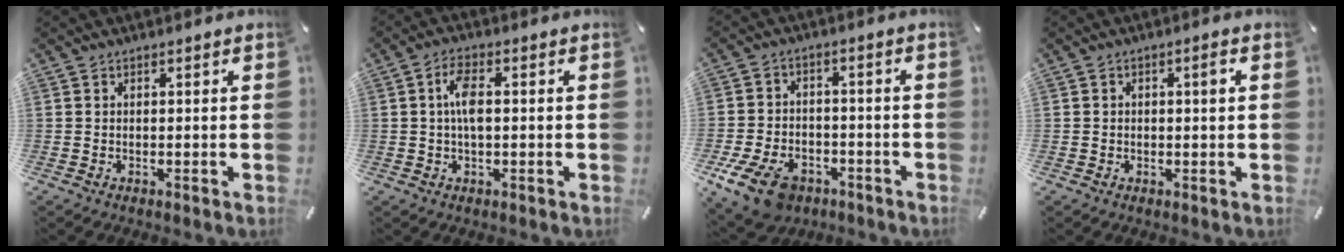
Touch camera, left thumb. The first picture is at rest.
{"total": 5.6, "force": [0.3, 2.5, 5.0], "torque": [-0.102, 0.007, 0.003]}
{"total": 10.5, "force": [-5.7, 6.9, 5.4], "torque": [-0.120, 0.034, -0.103]}
{"total": 2.1, "force": [0.2, 1.0, 1.8], "torque": [-0.028, 0.005, -0.002]}